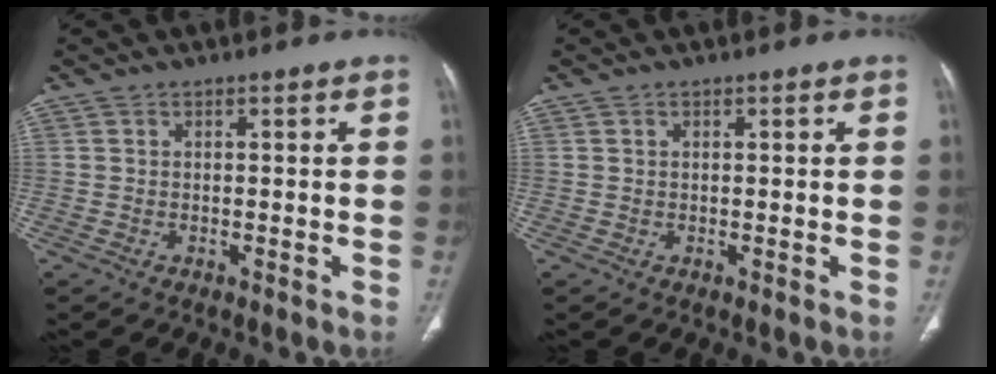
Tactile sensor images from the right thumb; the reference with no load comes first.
{"total": 0.0}